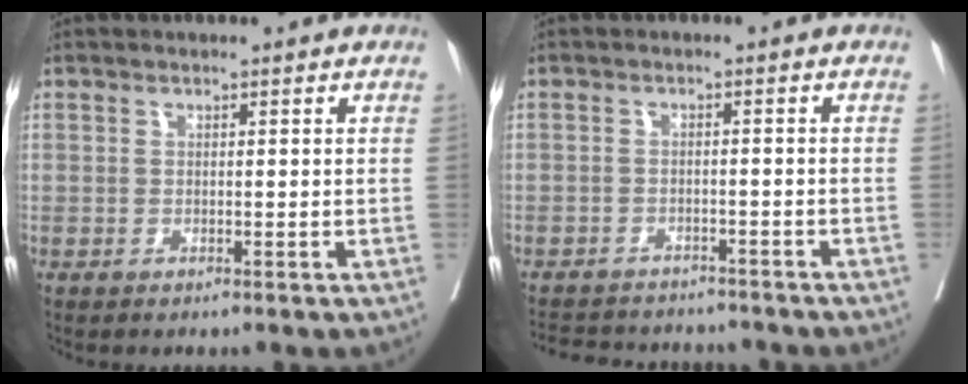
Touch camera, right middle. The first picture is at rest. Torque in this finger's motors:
{"motor_torque": [0.20, -0.40, 0.09, 0.04]}